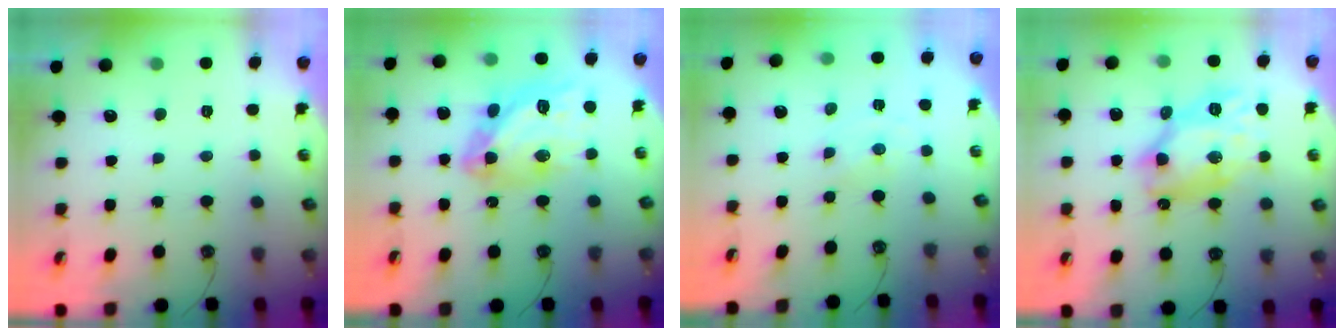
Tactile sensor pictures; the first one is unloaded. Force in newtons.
{"total": 16.5, "press": 16.5, "slide": 1.7}
{"total": 0.0}
{"total": 13.8, "press": 13.8, "slide": 1.4}